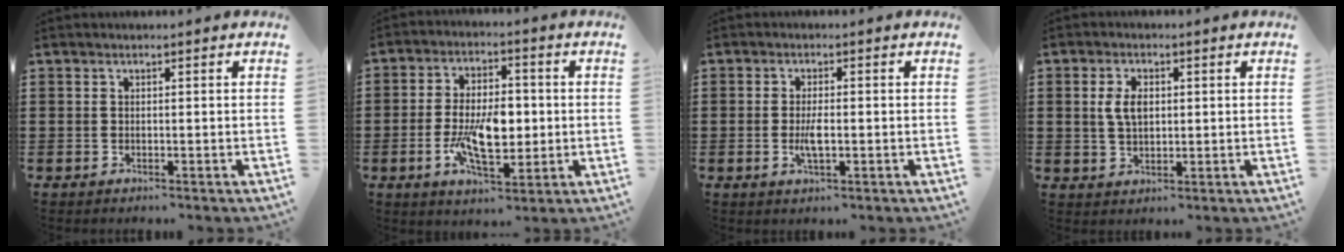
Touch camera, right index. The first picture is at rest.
{"total": 9.9, "force": [-1.4, 4.8, 8.5], "torque": [-0.169, -0.001, -0.029]}
{"total": 3.4, "force": [-0.6, 1.1, 3.2], "torque": [-0.070, -0.004, -0.015]}
{"total": 4.4, "force": [0.7, 2.4, 3.5], "torque": [-0.082, 0.008, 0.009]}